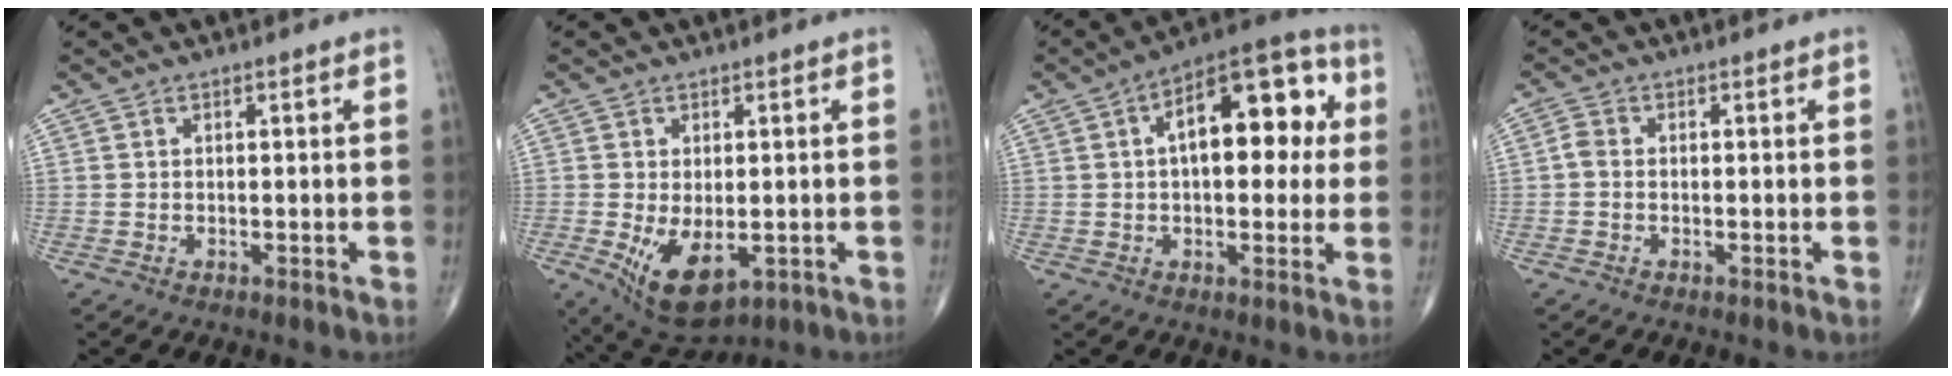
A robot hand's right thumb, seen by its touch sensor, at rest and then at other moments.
{"total": 9.3, "force": [-2.2, 5.0, 7.6], "torque": [-0.121, -0.014, -0.019]}
{"total": 17.1, "force": [3.4, 8.4, 14.5], "torque": [-0.172, 0.031, 0.039]}
{"total": 1.6, "force": [-0.3, 1.1, 1.1], "torque": [-0.020, 0.002, -0.012]}